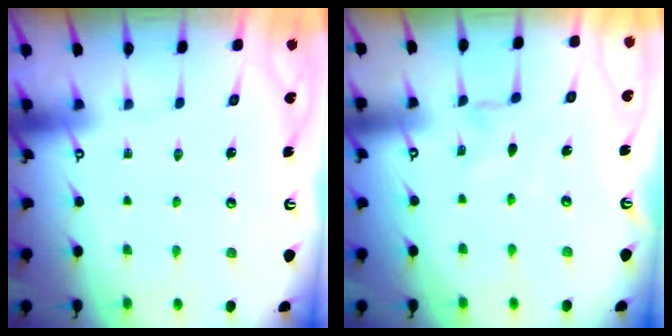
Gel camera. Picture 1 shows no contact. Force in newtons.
{"total": 0.0}